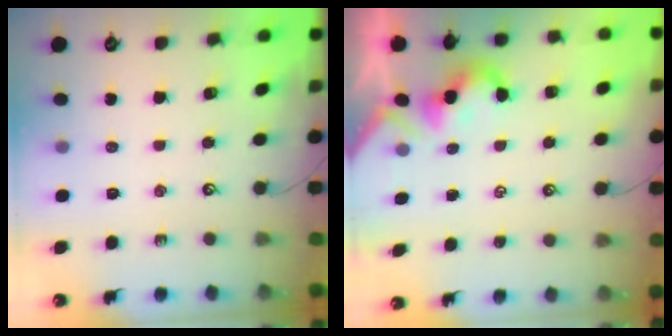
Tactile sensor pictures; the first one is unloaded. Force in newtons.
{"total": 2.1, "press": 2.0, "slide": 0.5}